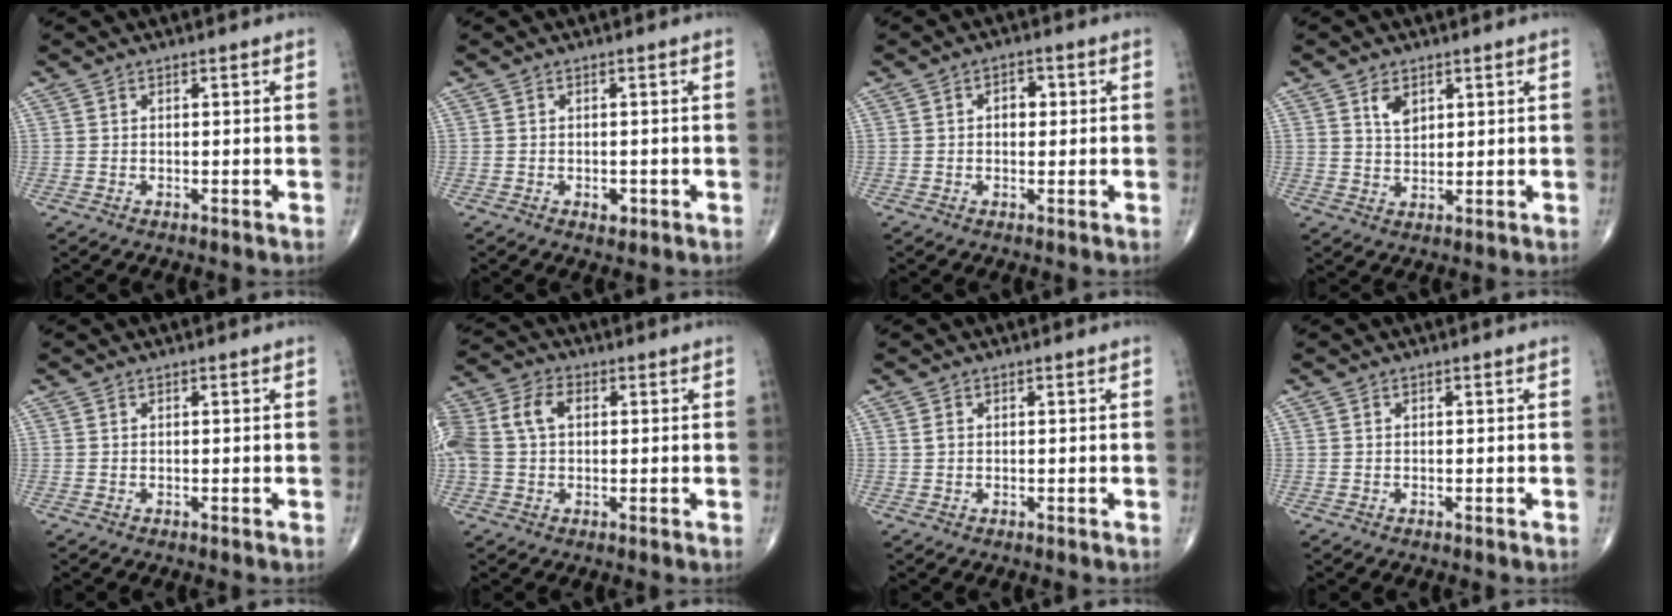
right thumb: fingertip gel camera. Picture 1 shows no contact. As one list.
[{"total": 1.7, "force": [-0.6, 1.2, 1.1], "torque": [-0.008, 0.003, -0.005]}, {"total": 3.2, "force": [0.4, 2.2, 2.3], "torque": [-0.017, 0.007, 0.002]}, {"total": 5.2, "force": [2.3, 2.8, 3.7], "torque": [-0.059, -0.012, 0.048]}, {"total": 0.0}, {"total": 12.5, "force": [2.1, 8.7, 8.8], "torque": [-0.217, 0.031, 0.039]}, {"total": 0.9, "force": [0.2, 0.7, 0.5], "torque": [-0.009, 0.002, 0.004]}, {"total": 0.0}]